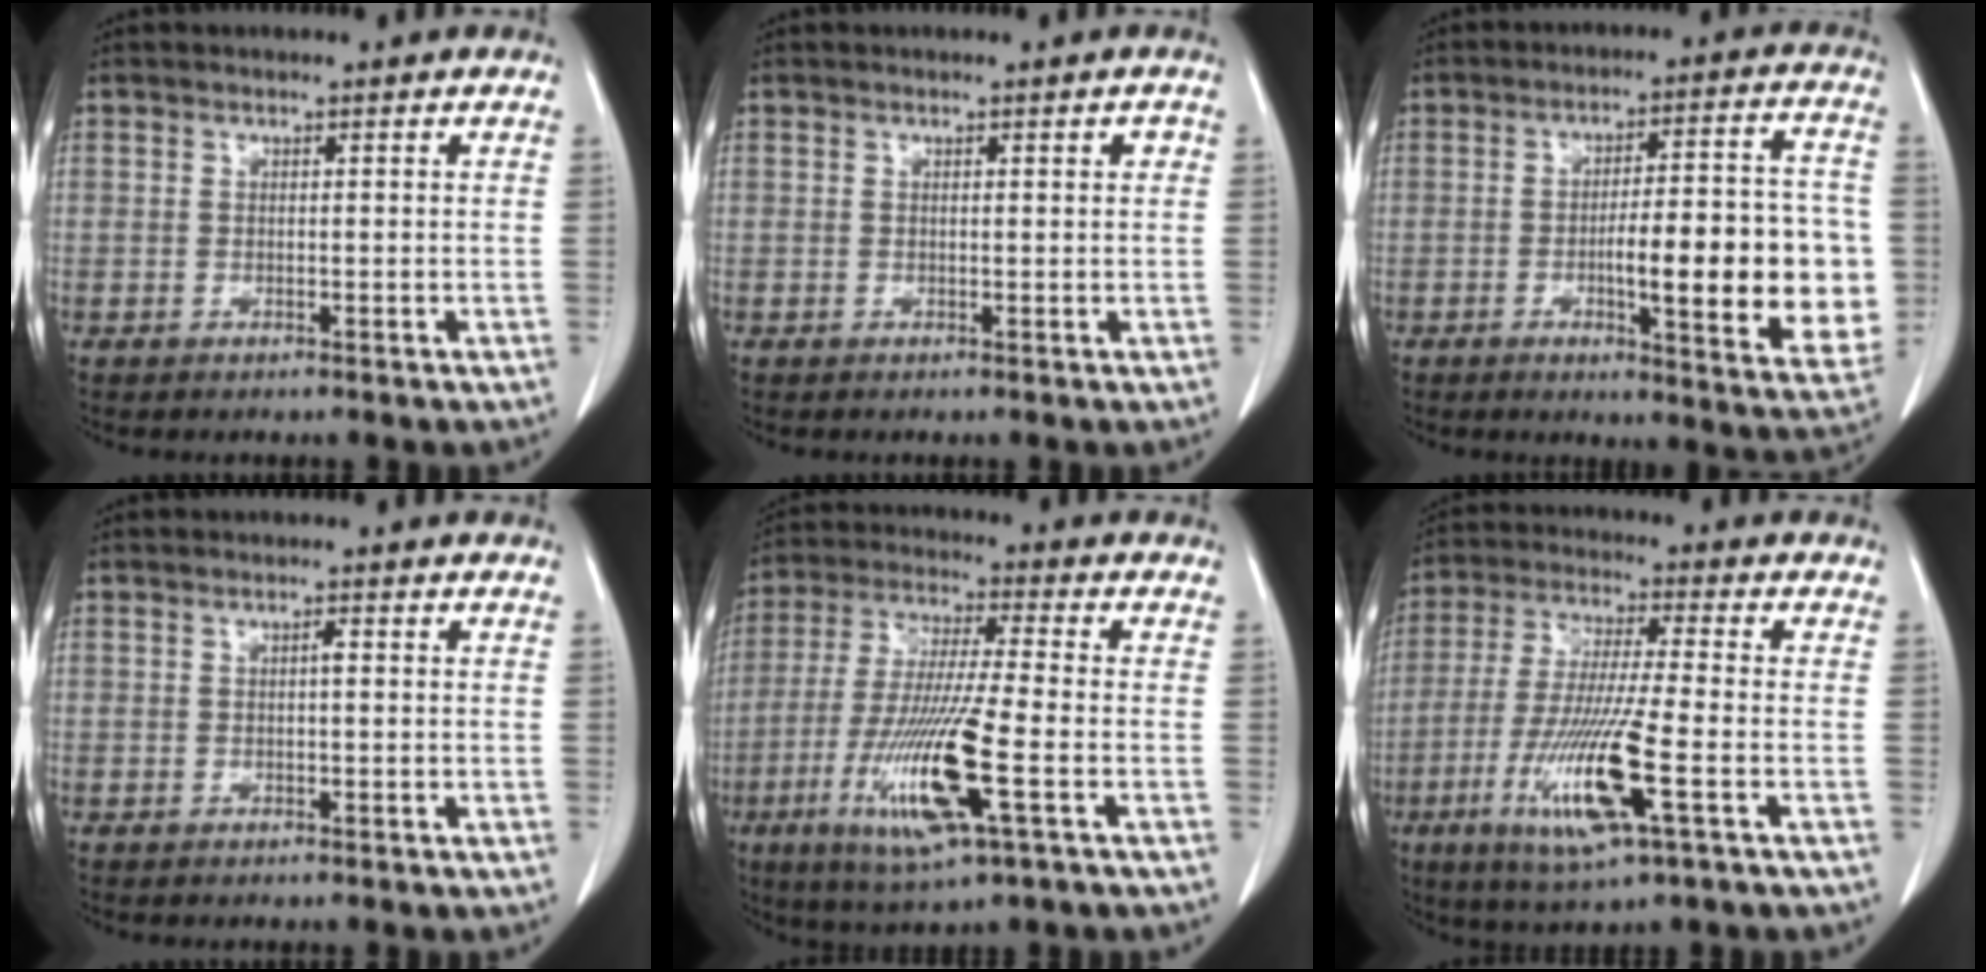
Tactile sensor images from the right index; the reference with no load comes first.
{"total": 0.9, "force": [0.3, 0.3, 0.8], "torque": [-0.009, 0.002, 0.003]}
{"total": 17.2, "force": [-2.9, 3.6, 16.5], "torque": [-0.188, 0.015, -0.029]}
{"total": 0.8, "force": [0.0, 0.1, 0.8], "torque": [-0.014, 0.002, 0.000]}
{"total": 15.1, "force": [-5.0, 0.7, 14.3], "torque": [-0.292, -0.026, -0.093]}
{"total": 13.7, "force": [-4.8, 0.6, 12.8], "torque": [-0.261, -0.025, -0.088]}